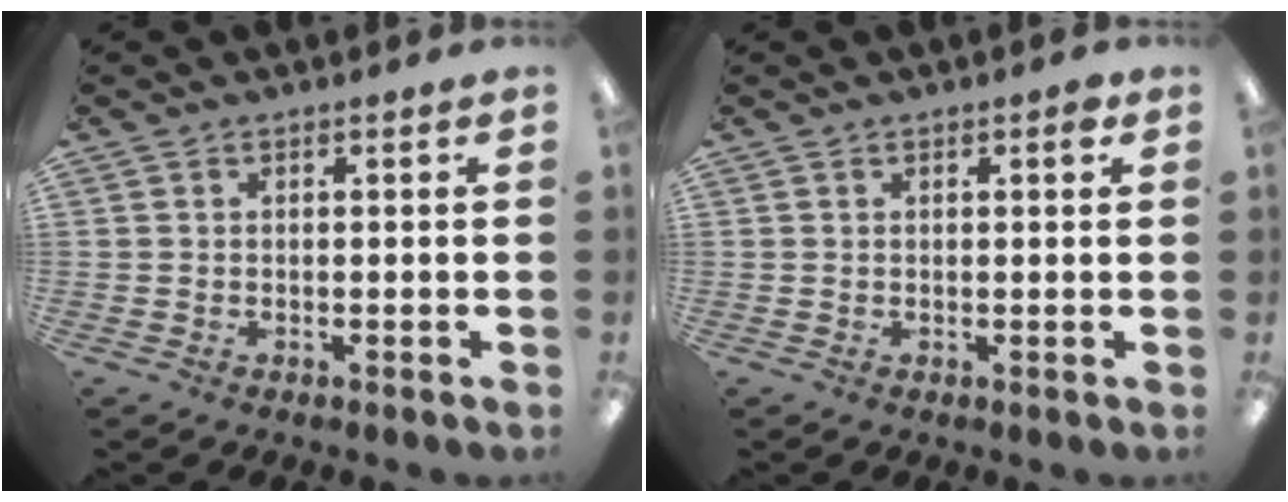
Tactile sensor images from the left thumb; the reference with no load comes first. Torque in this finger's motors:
{"motor_torque": [-0.01, 0.15, -0.39, 0.22, 0.02]}